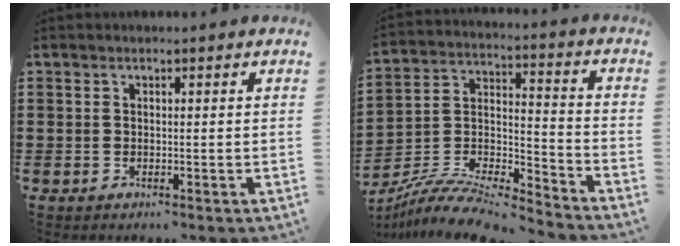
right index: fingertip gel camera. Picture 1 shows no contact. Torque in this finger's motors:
{"motor_torque": [-1.08, 1.07, -0.23, -0.11]}